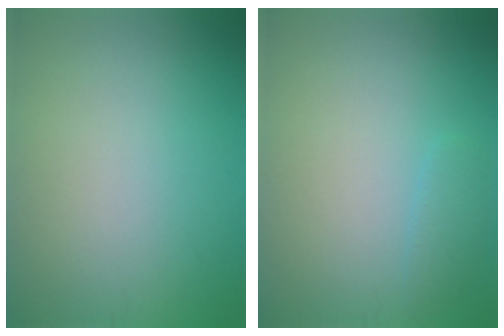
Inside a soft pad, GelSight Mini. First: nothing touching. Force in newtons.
{"total": 1.2, "press": 1.2, "slide": 0.2}